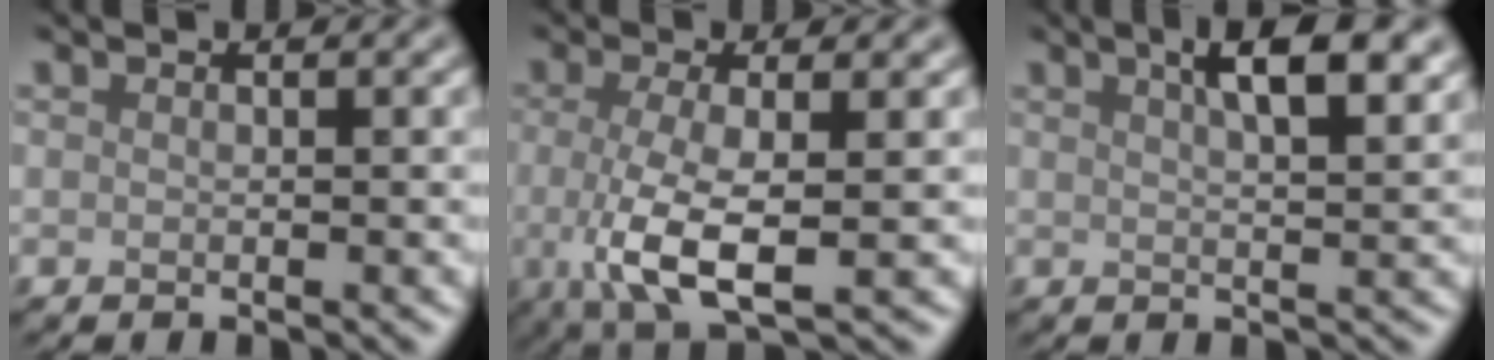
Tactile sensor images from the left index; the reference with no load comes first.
{"total": 5.9, "force": [-0.9, 1.8, 5.6], "torque": [-0.112, -0.014, -0.015]}
{"total": 5.8, "force": [2.7, 1.9, 4.7], "torque": [-0.047, 0.022, 0.025]}